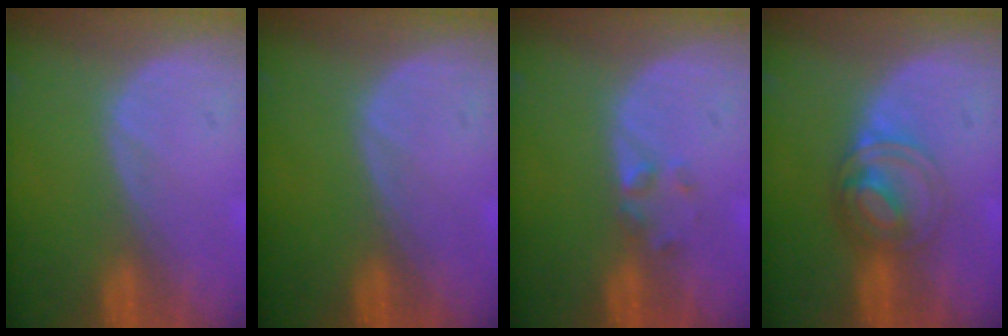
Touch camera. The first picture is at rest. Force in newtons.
{"total": 0.0}
{"total": 1.6, "press": 1.4, "slide": 0.9}
{"total": 6.2, "press": 5.3, "slide": 3.2}